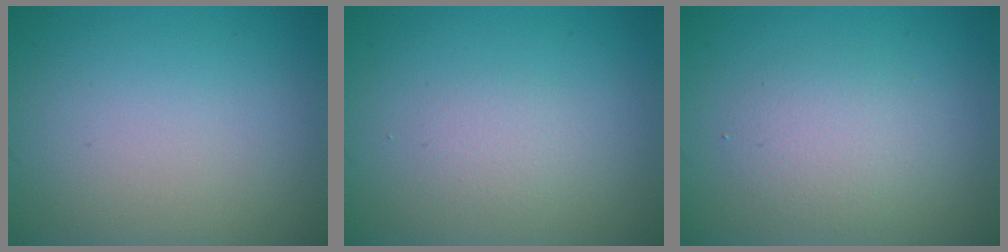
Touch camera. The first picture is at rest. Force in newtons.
{"total": 1.2, "press": 1.2, "slide": 0.1}
{"total": 2.6, "press": 2.6, "slide": 0.2}